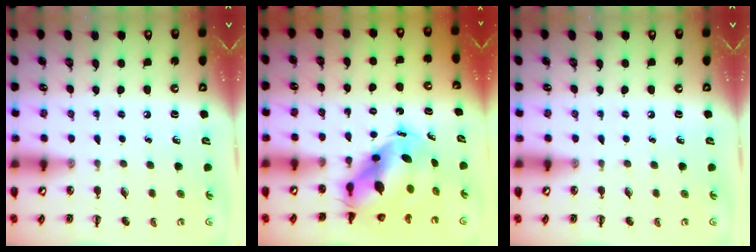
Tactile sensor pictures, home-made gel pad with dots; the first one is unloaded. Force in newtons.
{"total": 7.5, "press": 7.3, "slide": 1.9}
{"total": 0.0}